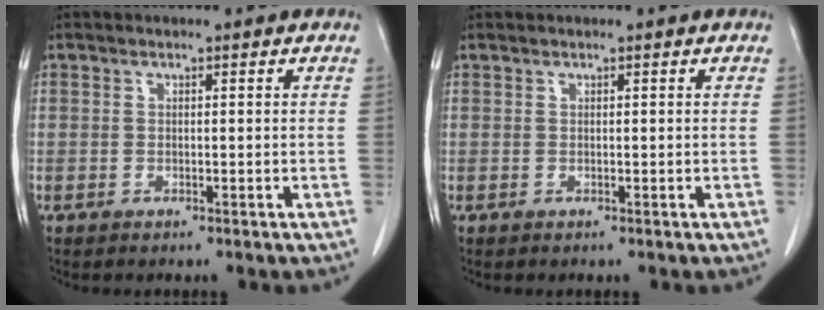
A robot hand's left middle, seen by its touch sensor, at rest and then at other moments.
{"total": 0.0}